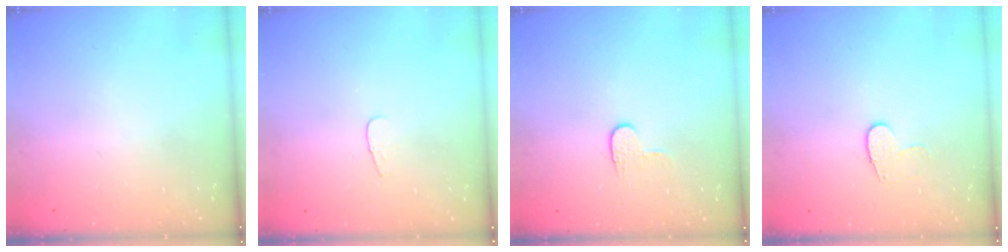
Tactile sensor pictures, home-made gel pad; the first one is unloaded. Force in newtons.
{"total": 2.8, "press": 2.8, "slide": 0.3}
{"total": 3.7, "press": 3.6, "slide": 0.4}
{"total": 7.7, "press": 7.6, "slide": 0.5}